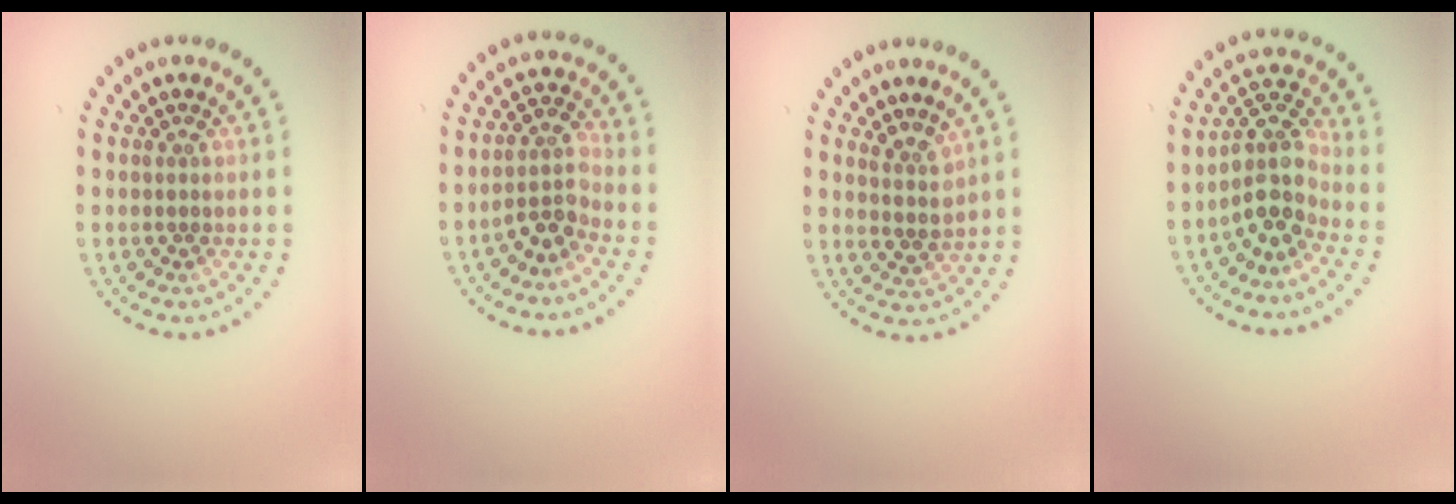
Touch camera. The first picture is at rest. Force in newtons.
{"total": 2.7, "press": 2.0, "slide": 1.8}
{"total": 2.0, "press": 1.5, "slide": 1.3}
{"total": 3.9, "press": 3.1, "slide": 2.4}